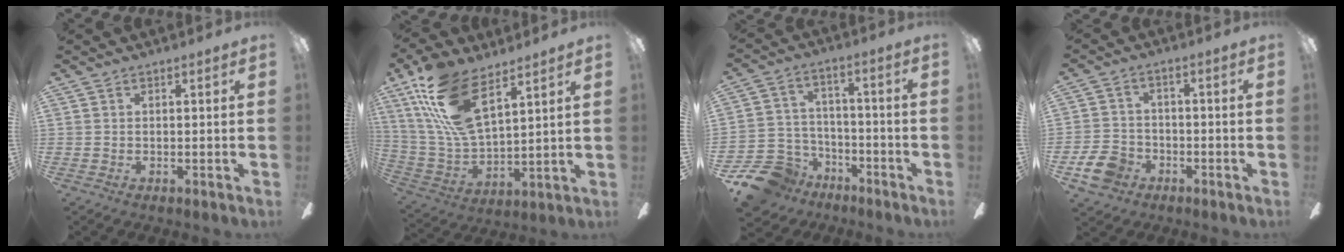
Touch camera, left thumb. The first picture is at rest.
{"total": 20.0, "force": [11.6, 8.7, 13.8], "torque": [-0.302, -0.047, 0.205]}
{"total": 12.4, "force": [-8.5, 8.0, 4.2], "torque": [-0.104, 0.058, -0.154]}
{"total": 8.0, "force": [-4.0, 5.9, 3.5], "torque": [-0.091, 0.025, -0.076]}